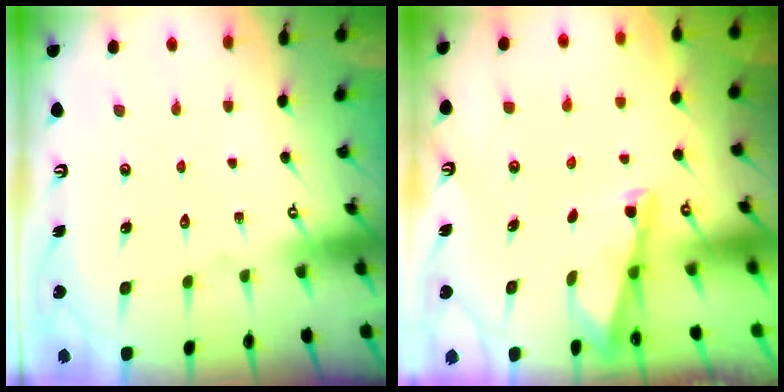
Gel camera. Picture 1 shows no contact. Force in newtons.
{"total": 2.9, "press": 2.9, "slide": 0.2}